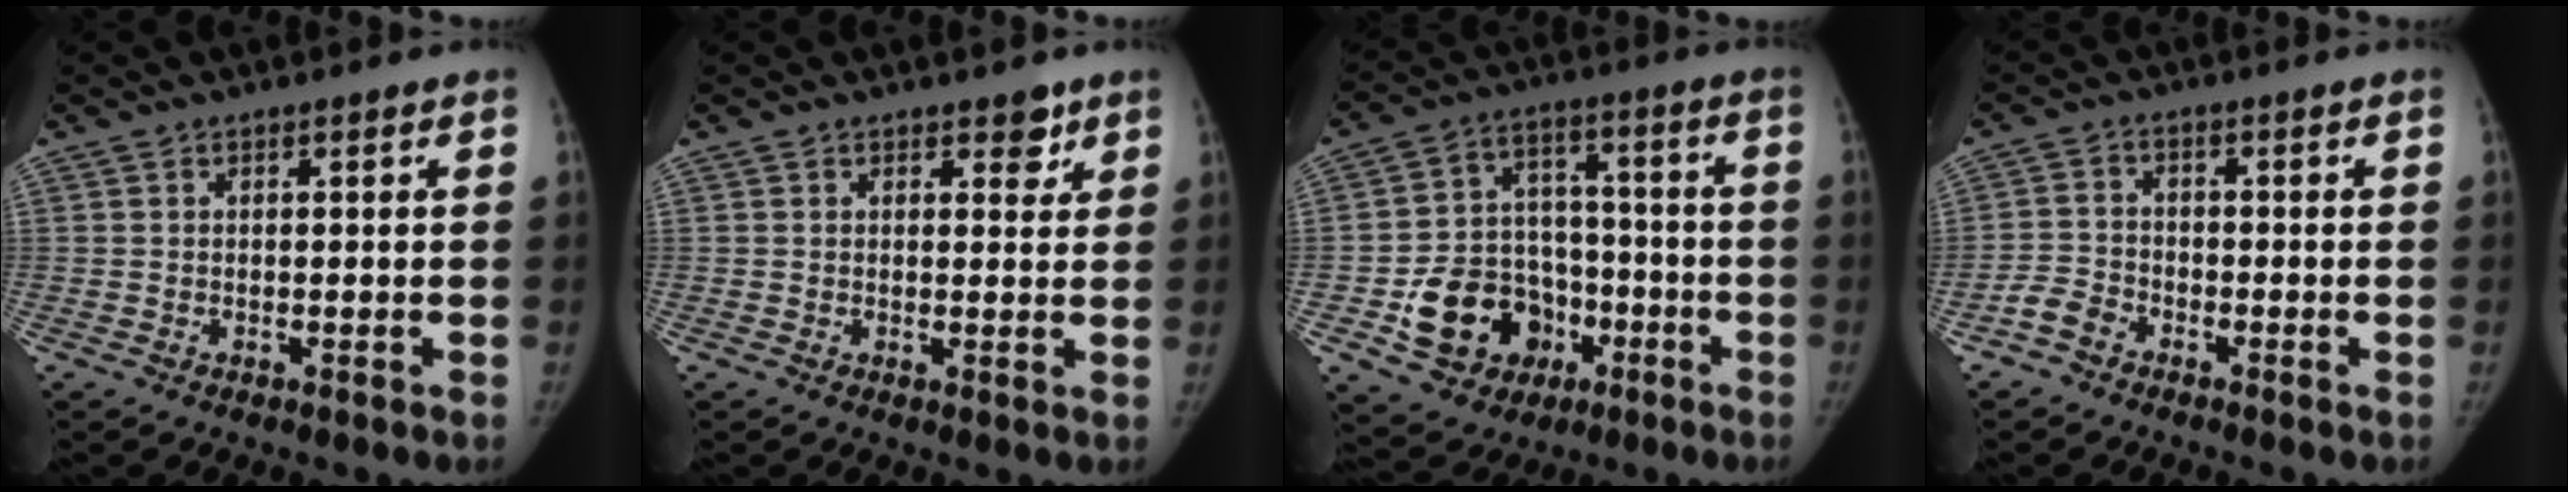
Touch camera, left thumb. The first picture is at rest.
{"total": 2.8, "force": [1.9, 1.6, 1.4], "torque": [0.004, -0.010, 0.024]}
{"total": 15.6, "force": [-5.8, 12.5, 7.3], "torque": [-0.085, 0.048, -0.084]}
{"total": 3.7, "force": [-2.6, 2.3, 1.3], "torque": [-0.023, 0.016, -0.057]}